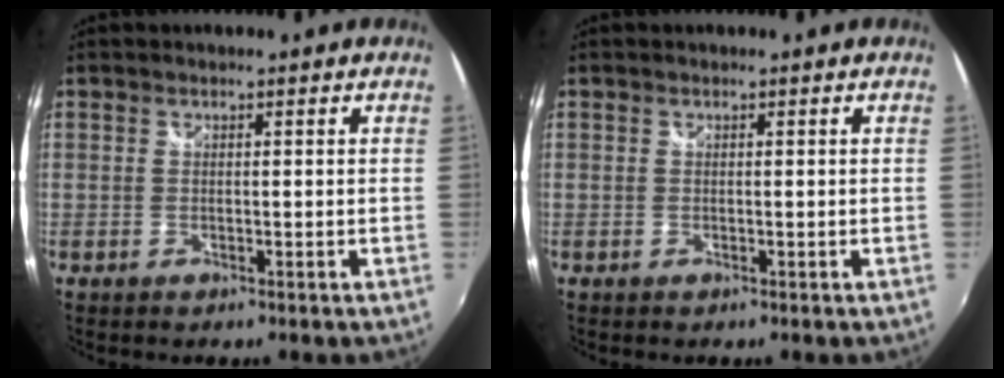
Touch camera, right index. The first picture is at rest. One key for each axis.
{"total": 0.0}